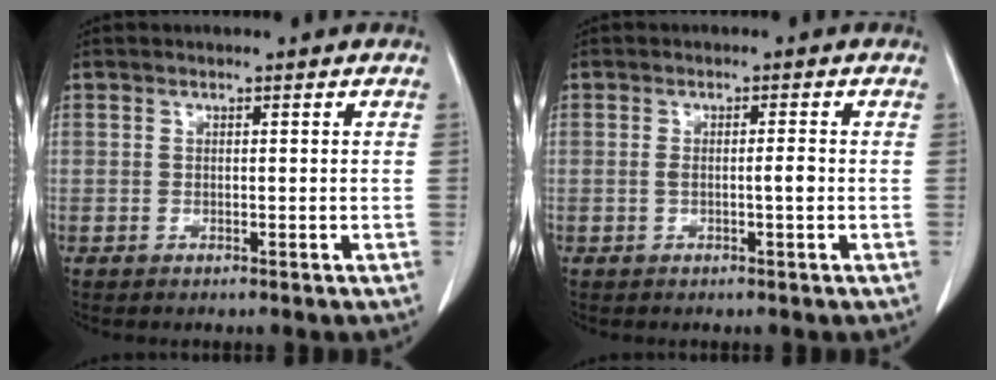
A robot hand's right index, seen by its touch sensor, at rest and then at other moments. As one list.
[{"total": 2.1, "force": [-0.3, 0.1, 2.0], "torque": [-0.036, 0.000, -0.005]}]